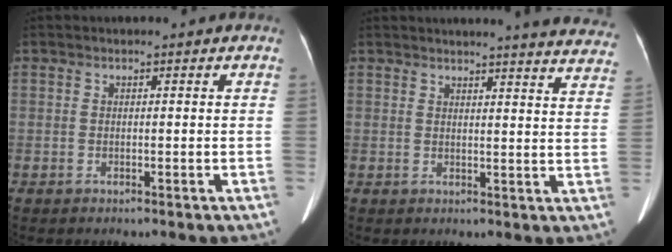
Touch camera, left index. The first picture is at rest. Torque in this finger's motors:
{"motor_torque": [0.24, -0.54, 0.06, 0.04]}